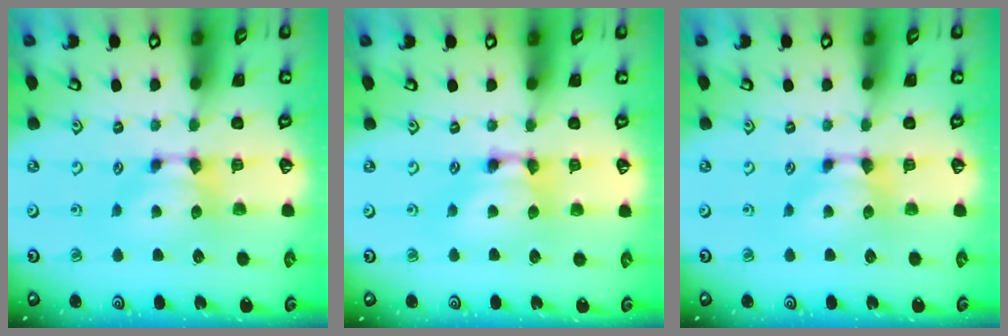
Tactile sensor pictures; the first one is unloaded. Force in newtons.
{"total": 2.1, "press": 2.1, "slide": 0.0}
{"total": 0.0}